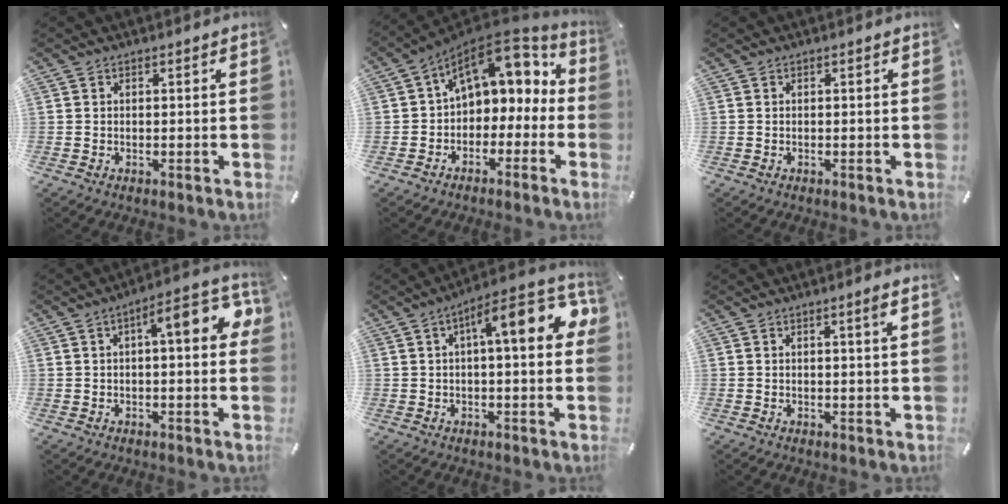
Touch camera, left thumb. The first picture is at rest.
{"total": 13.1, "force": [5.2, 8.8, 8.2], "torque": [-0.136, -0.031, 0.091]}
{"total": 0.0}
{"total": 11.4, "force": [2.6, 3.6, 10.5], "torque": [-0.136, -0.013, 0.035]}
{"total": 14.6, "force": [3.8, 4.4, 13.4], "torque": [-0.180, -0.017, 0.052]}
{"total": 2.1, "force": [0.9, 0.0, 1.9], "torque": [-0.037, -0.001, 0.013]}